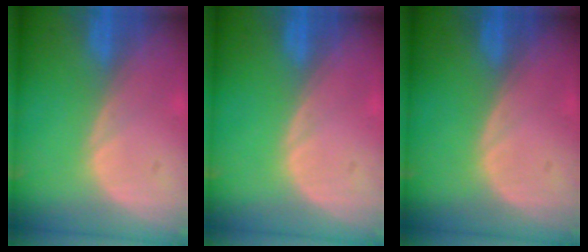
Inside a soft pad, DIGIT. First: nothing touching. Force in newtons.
{"total": 0.0}
{"total": 0.0}